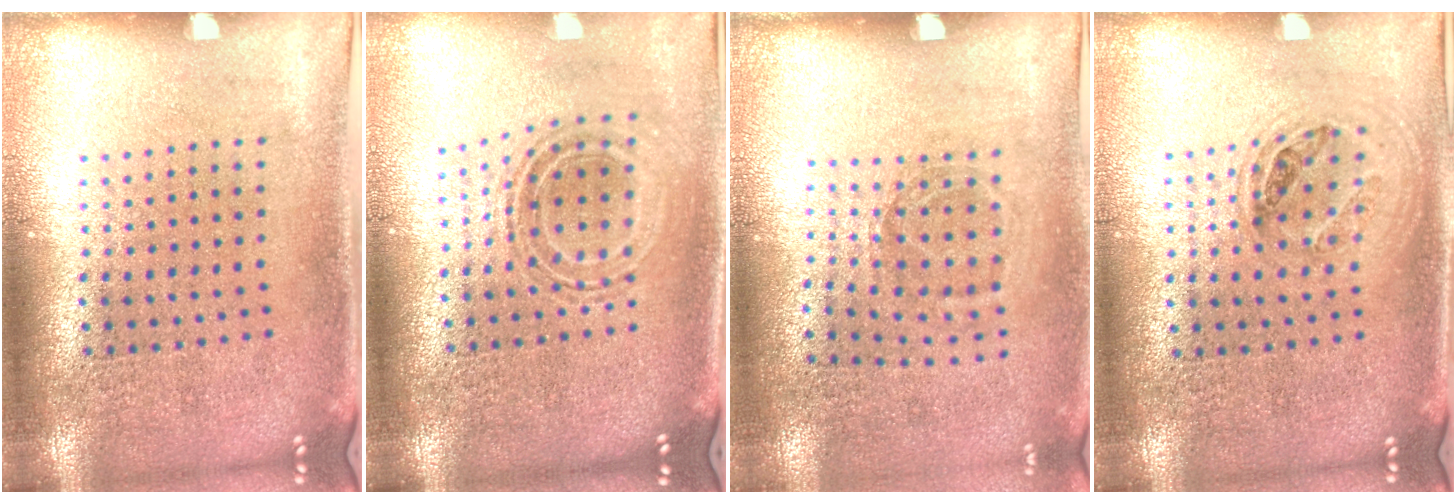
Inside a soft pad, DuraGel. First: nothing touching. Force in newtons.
{"total": 0.9, "press": 0.8, "slide": 0.3}
{"total": 1.1, "press": 0.8, "slide": 0.7}
{"total": 1.0, "press": 0.9, "slide": 0.3}